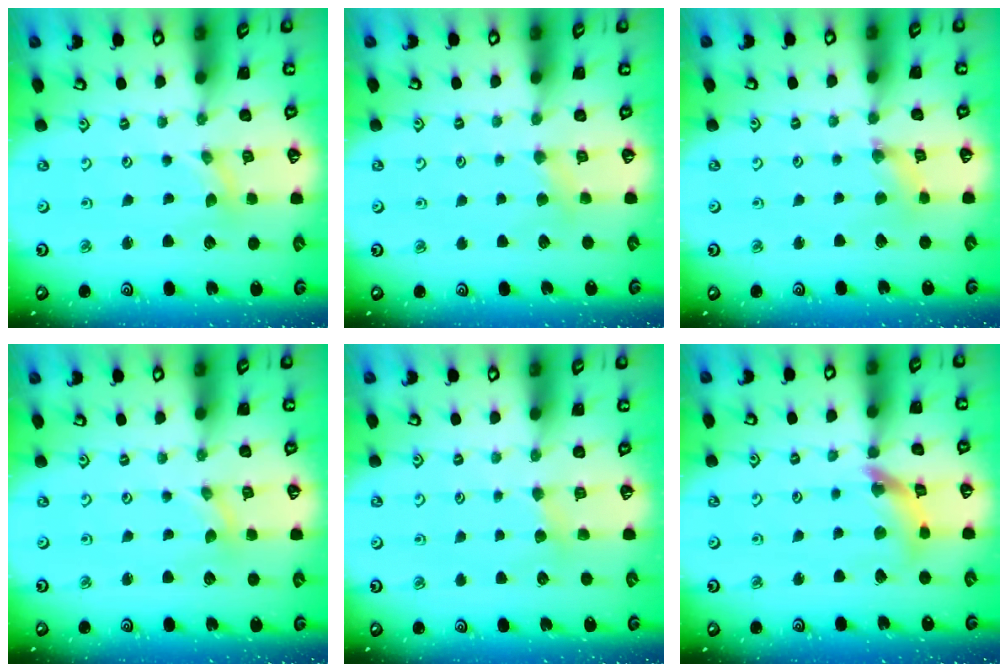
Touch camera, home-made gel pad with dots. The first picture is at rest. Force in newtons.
{"total": 3.5, "press": 3.5, "slide": 0.4}
{"total": 1.0, "press": 1.0, "slide": 0.3}
{"total": 0.0}
{"total": 2.9, "press": 2.9, "slide": 0.4}
{"total": 11.0, "press": 10.9, "slide": 1.2}